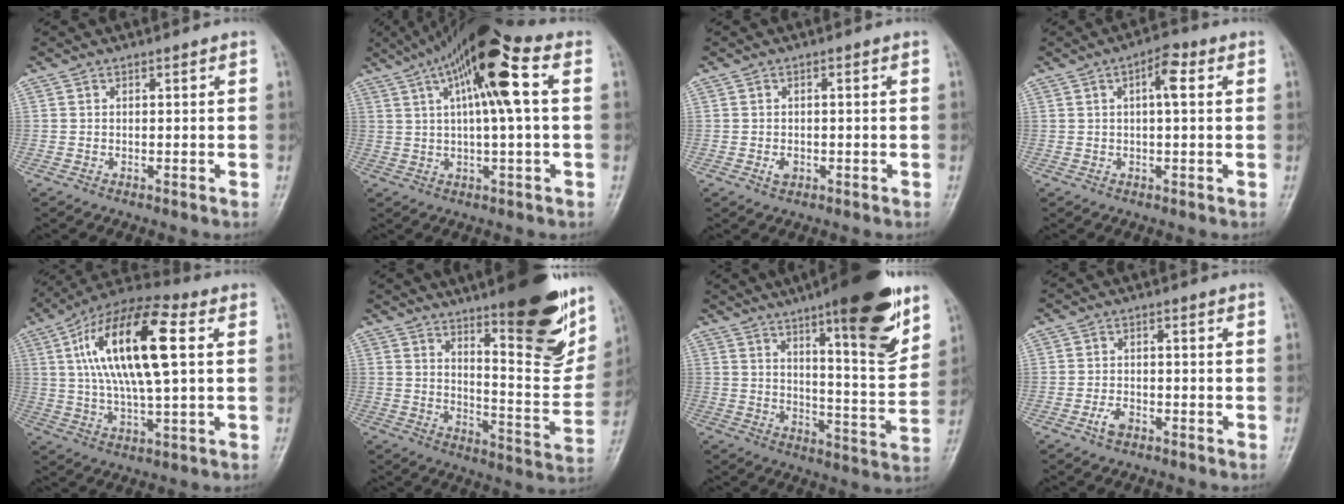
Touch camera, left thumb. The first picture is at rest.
{"total": 14.9, "force": [4.3, 3.0, 14.0], "torque": [-0.250, 0.029, 0.061]}
{"total": 1.5, "force": [-0.6, 1.0, 1.0], "torque": [-0.013, 0.004, -0.009]}
{"total": 4.7, "force": [1.2, 1.6, 4.2], "torque": [-0.065, 0.012, 0.014]}
{"total": 19.6, "force": [4.5, 6.7, 17.9], "torque": [-0.331, 0.015, 0.072]}
{"total": 21.7, "force": [13.4, 5.7, 16.1], "torque": [-0.172, -0.081, 0.197]}
{"total": 19.3, "force": [11.3, 4.1, 15.0], "torque": [-0.181, -0.062, 0.168]}
{"total": 2.8, "force": [-1.6, 1.5, 1.8], "torque": [-0.034, 0.012, -0.029]}